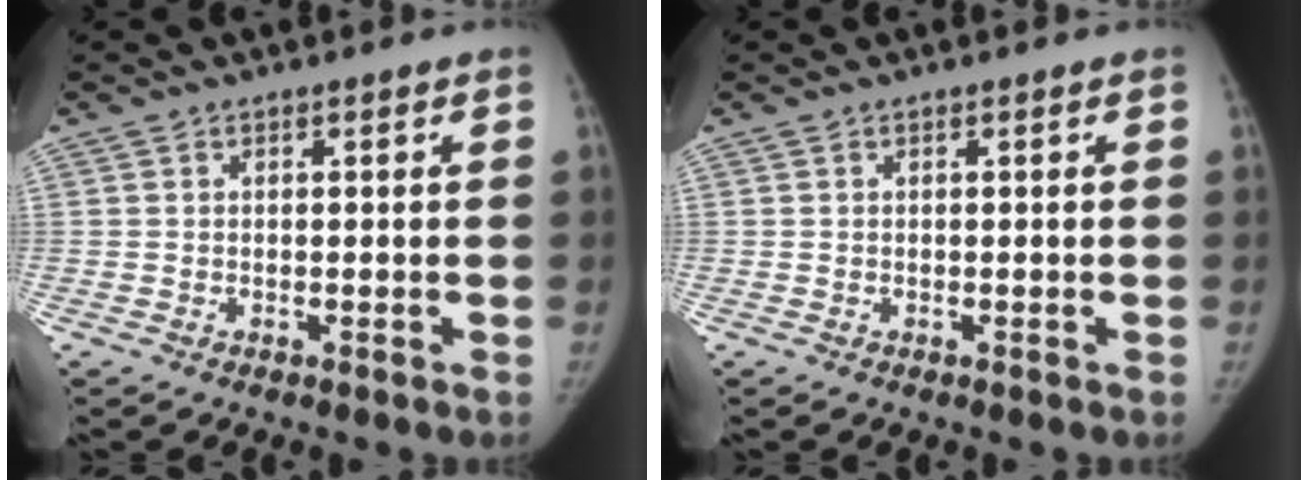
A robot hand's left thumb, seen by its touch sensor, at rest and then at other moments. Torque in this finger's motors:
{"motor_torque": [0.06, 0.00, 0.18, -0.17, 0.02]}